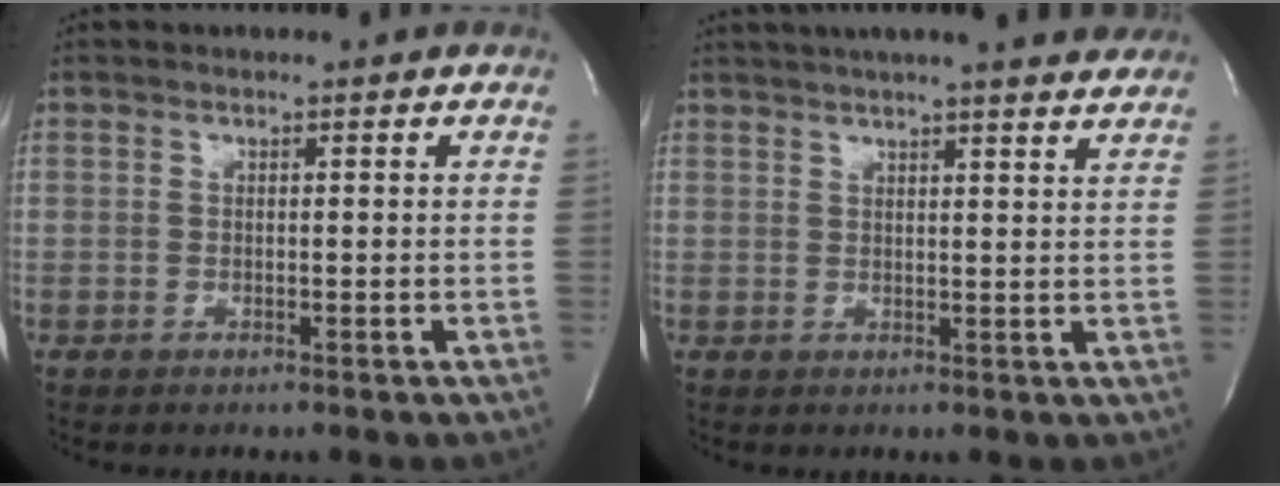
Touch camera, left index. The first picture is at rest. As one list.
[{"total": 14.8, "force": [13.1, 1.1, 6.9], "torque": [-0.113, 0.028, 0.164]}]